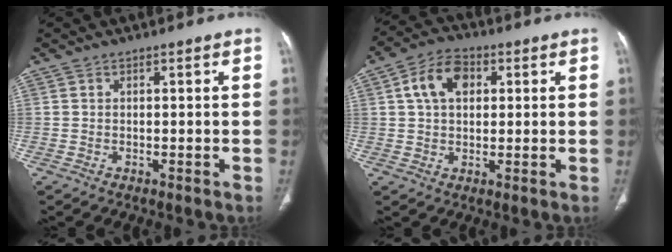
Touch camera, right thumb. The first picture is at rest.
{"total": 8.6, "force": [2.3, 6.0, 5.8], "torque": [-0.092, 0.012, 0.034]}